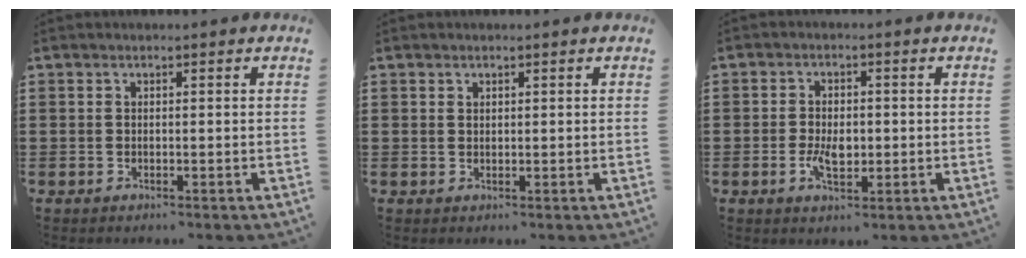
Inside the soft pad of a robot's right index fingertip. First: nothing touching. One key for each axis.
{"total": 0.8, "fx": 0.6, "fy": 0.4, "fz": 0.1, "tx": -0.004, "ty": 0.001, "tz": 0.013}
{"total": 4.0, "fx": -0.8, "fy": 2.3, "fz": 3.2, "tx": -0.064, "ty": 0.003, "tz": -0.014}